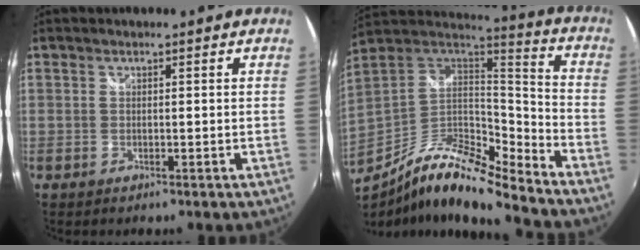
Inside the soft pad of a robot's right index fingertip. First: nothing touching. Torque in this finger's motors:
{"motor_torque": [0.49, -0.57, 0.17, 0.04]}